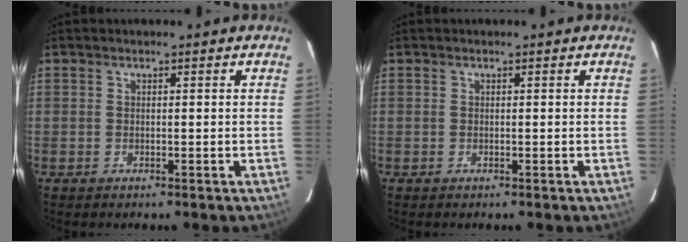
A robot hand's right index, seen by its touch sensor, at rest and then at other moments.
{"total": 0.0}